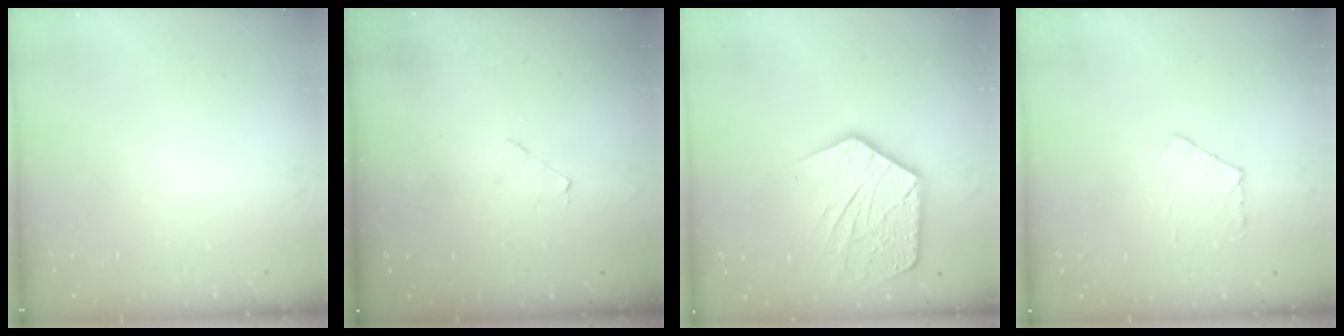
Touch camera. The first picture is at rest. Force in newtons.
{"total": 1.9, "press": 1.9, "slide": 0.2}
{"total": 15.2, "press": 15.2, "slide": 1.1}
{"total": 4.6, "press": 4.6, "slide": 0.5}